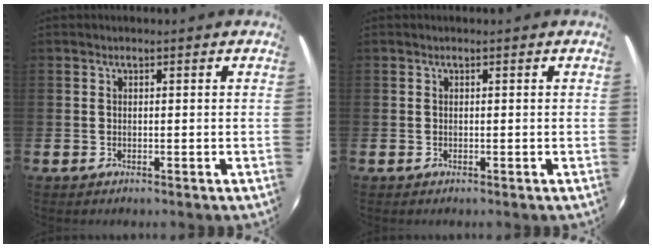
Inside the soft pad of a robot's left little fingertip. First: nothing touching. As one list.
[{"total": 0.0}]